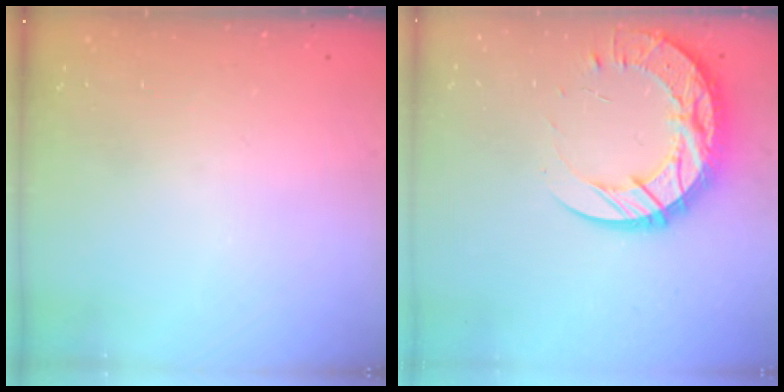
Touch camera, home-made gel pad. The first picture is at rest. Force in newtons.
{"total": 18.6, "press": 18.5, "slide": 1.6}